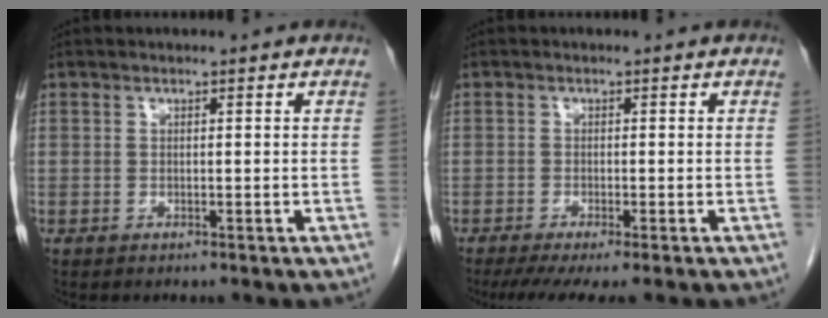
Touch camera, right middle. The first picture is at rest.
{"total": 6.3, "force": [-4.8, 0.5, 4.0], "torque": [-0.058, -0.017, -0.075]}